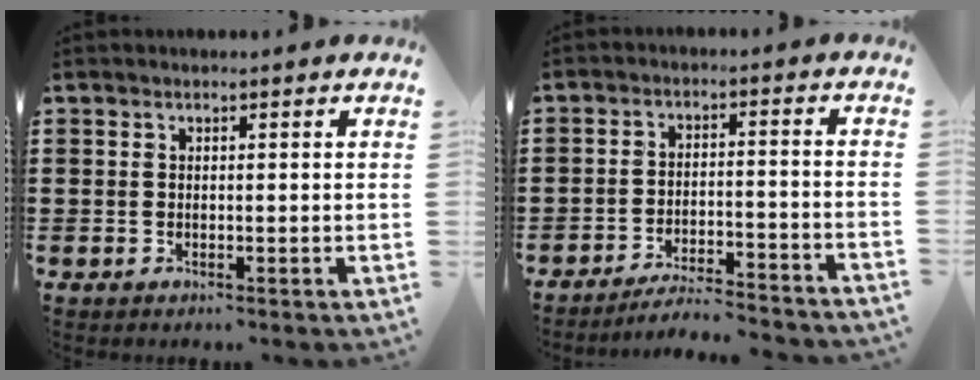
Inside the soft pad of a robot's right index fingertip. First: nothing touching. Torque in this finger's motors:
{"motor_torque": [1.76, 0.38, 0.42, 0.08]}